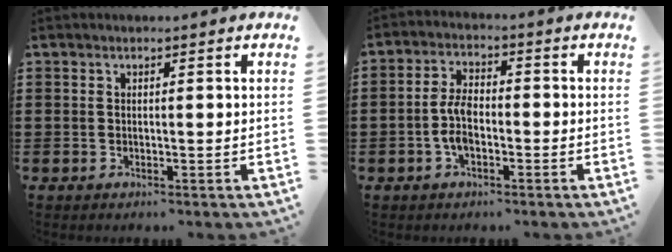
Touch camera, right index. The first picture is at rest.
{"total": 5.1, "force": [-1.5, 2.5, 4.1], "torque": [-0.096, -0.002, -0.031]}